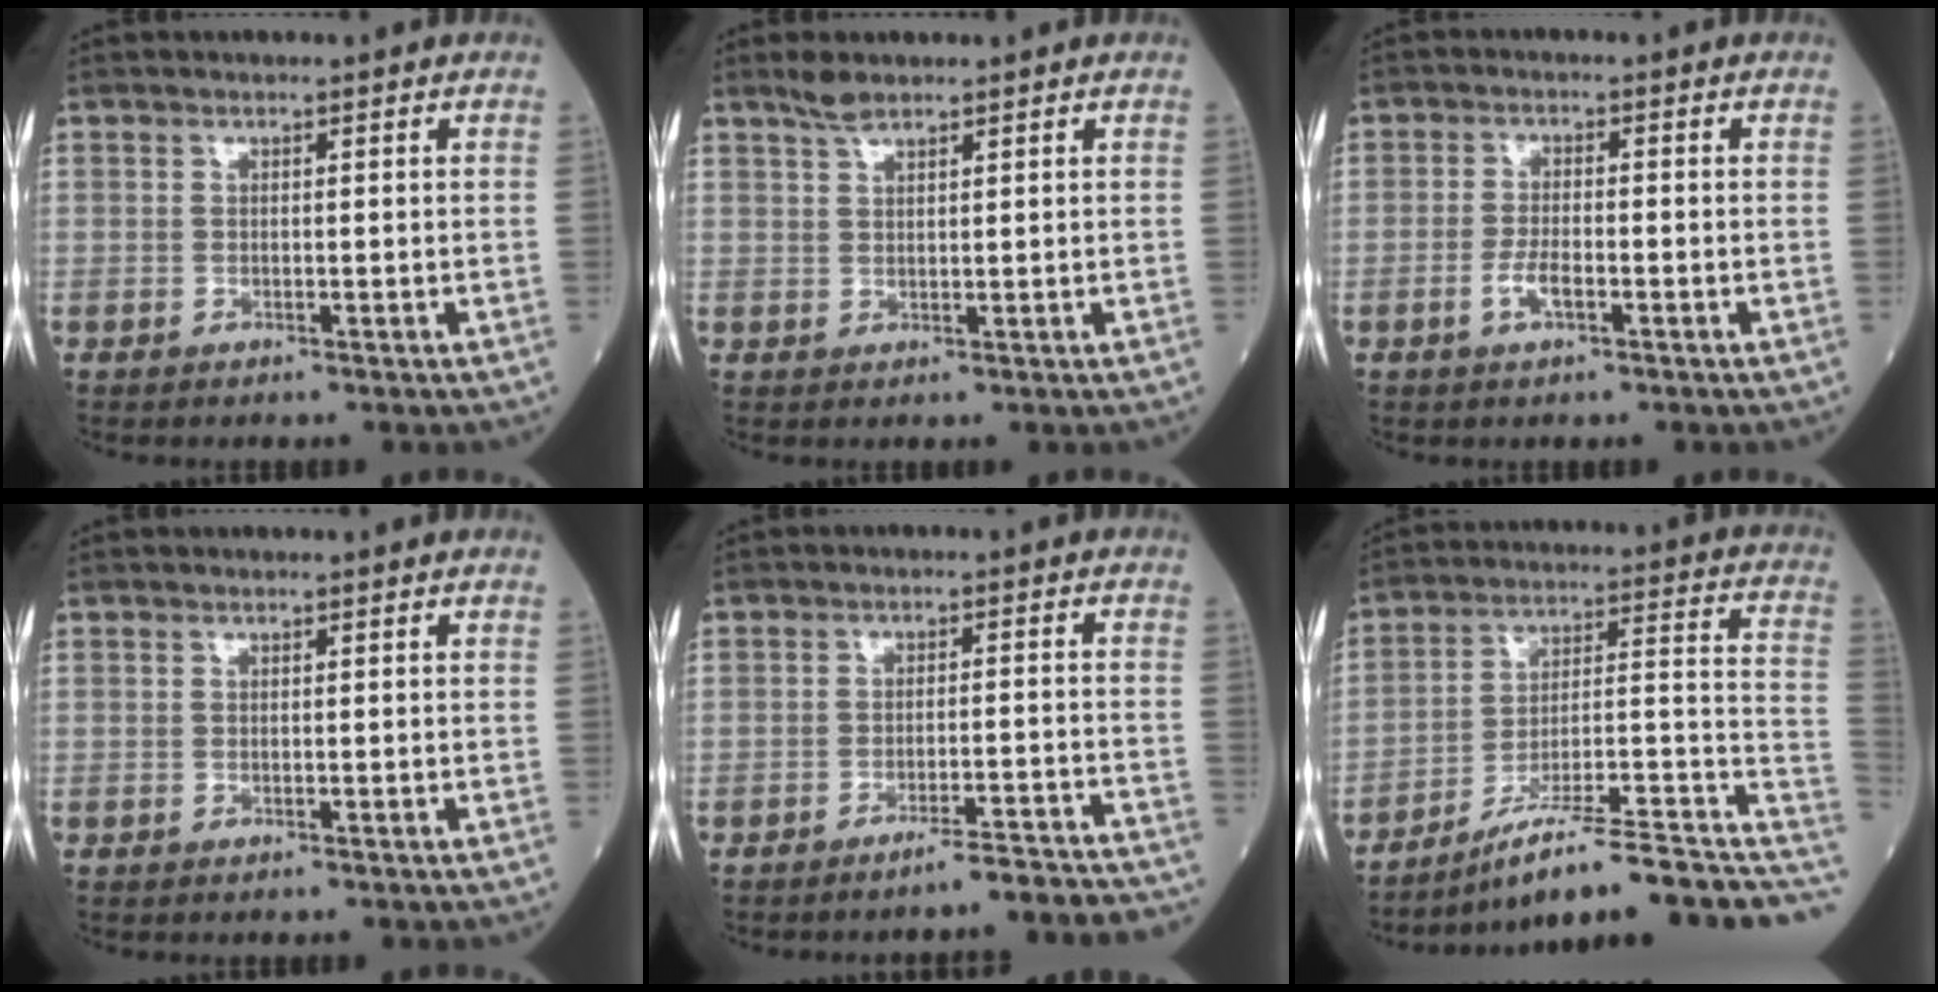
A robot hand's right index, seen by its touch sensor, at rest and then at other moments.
{"total": 2.4, "force": [2.0, 0.5, 1.1], "torque": [-0.027, 0.008, 0.042]}
{"total": 3.2, "force": [-1.3, 1.0, 2.8], "torque": [-0.057, 0.002, -0.025]}
{"total": 0.0}
{"total": 9.7, "force": [-9.3, 0.1, 2.7], "torque": [-0.007, 0.015, -0.118]}
{"total": 19.1, "force": [-14.1, 2.4, 12.7], "torque": [-0.129, 0.039, -0.217]}